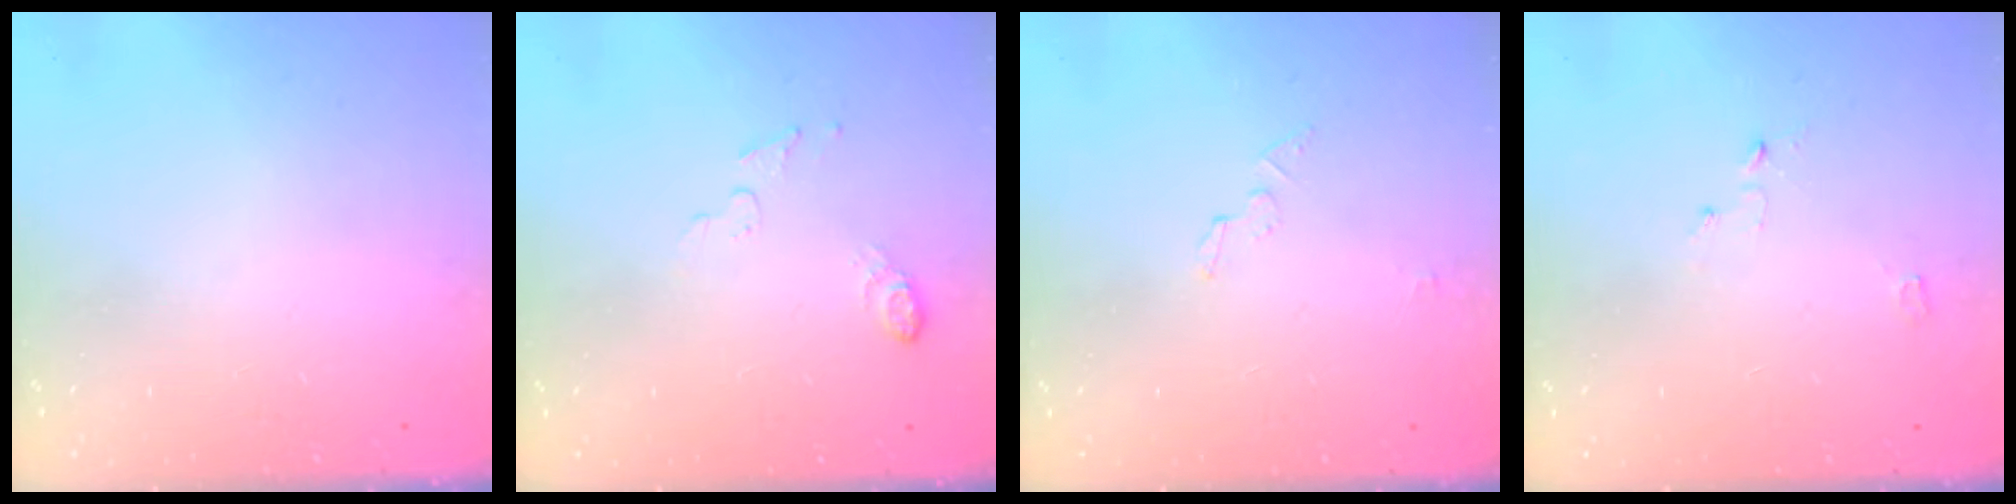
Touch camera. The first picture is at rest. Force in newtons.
{"total": 6.3, "press": 6.2, "slide": 1.1}
{"total": 2.9, "press": 2.9, "slide": 0.2}
{"total": 2.9, "press": 2.8, "slide": 0.3}